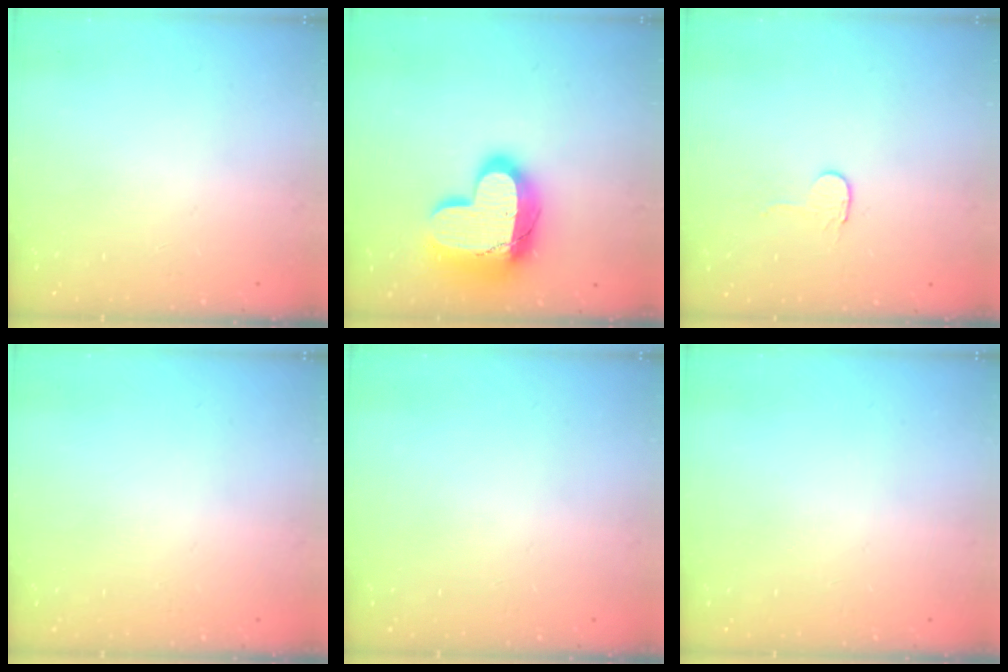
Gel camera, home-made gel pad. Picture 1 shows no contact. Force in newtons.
{"total": 24.2, "press": 24.2, "slide": 1.6}
{"total": 2.7, "press": 2.7, "slide": 0.2}
{"total": 0.0}
{"total": 0.0}
{"total": 0.0}